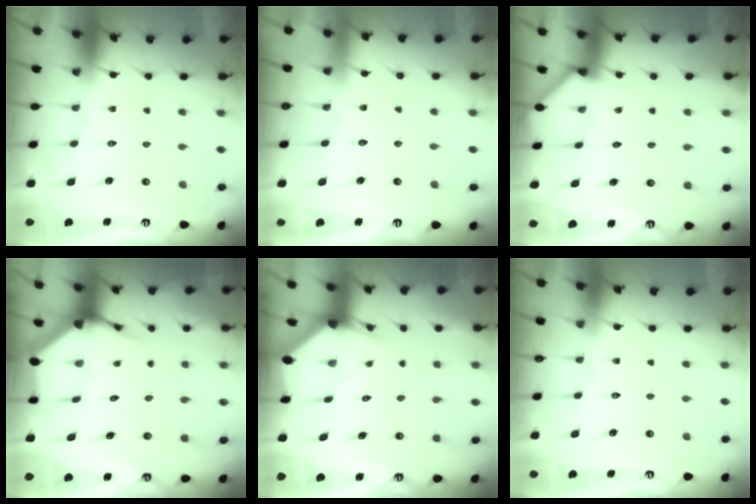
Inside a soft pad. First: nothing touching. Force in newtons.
{"total": 3.0, "press": 2.9, "slide": 0.4}
{"total": 3.0, "press": 3.0, "slide": 0.2}
{"total": 3.8, "press": 3.8, "slide": 0.5}
{"total": 2.9, "press": 2.9, "slide": 0.1}
{"total": 0.0}